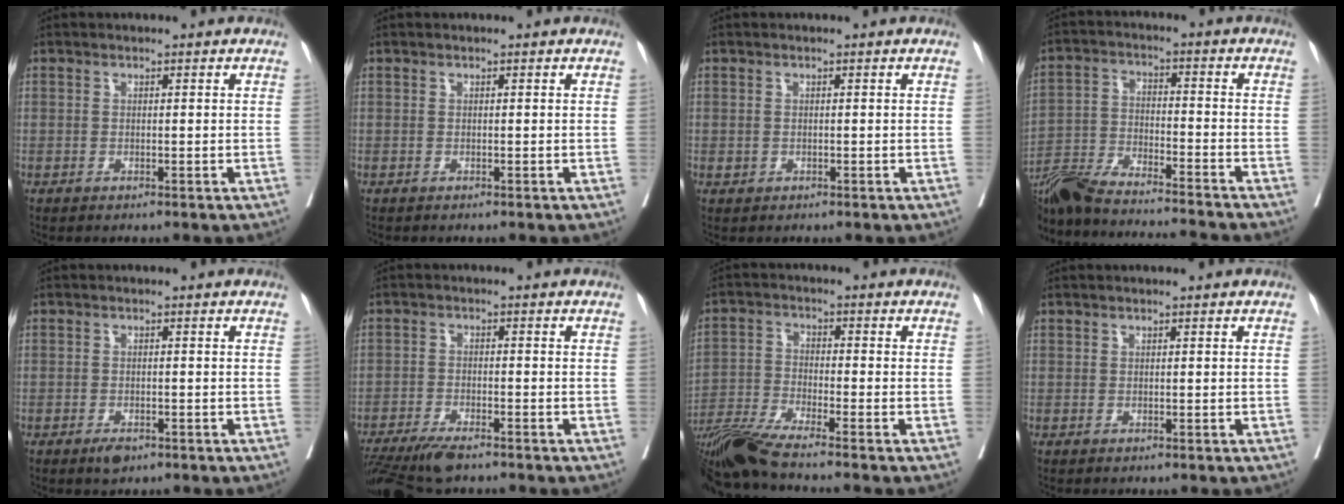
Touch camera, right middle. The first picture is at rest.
{"total": 0.0}
{"total": 0.6, "force": [-0.1, 0.5, 0.2], "torque": [-0.004, 0.001, 0.001]}
{"total": 19.9, "force": [-18.2, 0.7, 7.9], "torque": [-0.162, -0.027, -0.297]}
{"total": 1.9, "force": [-1.2, 0.8, 1.2], "torque": [-0.020, -0.001, -0.015]}
{"total": 8.8, "force": [-7.0, 1.7, 4.9], "torque": [-0.080, -0.018, -0.120]}
{"total": 10.8, "force": [-9.3, -1.5, 5.3], "torque": [-0.095, -0.029, -0.168]}
{"total": 0.0}